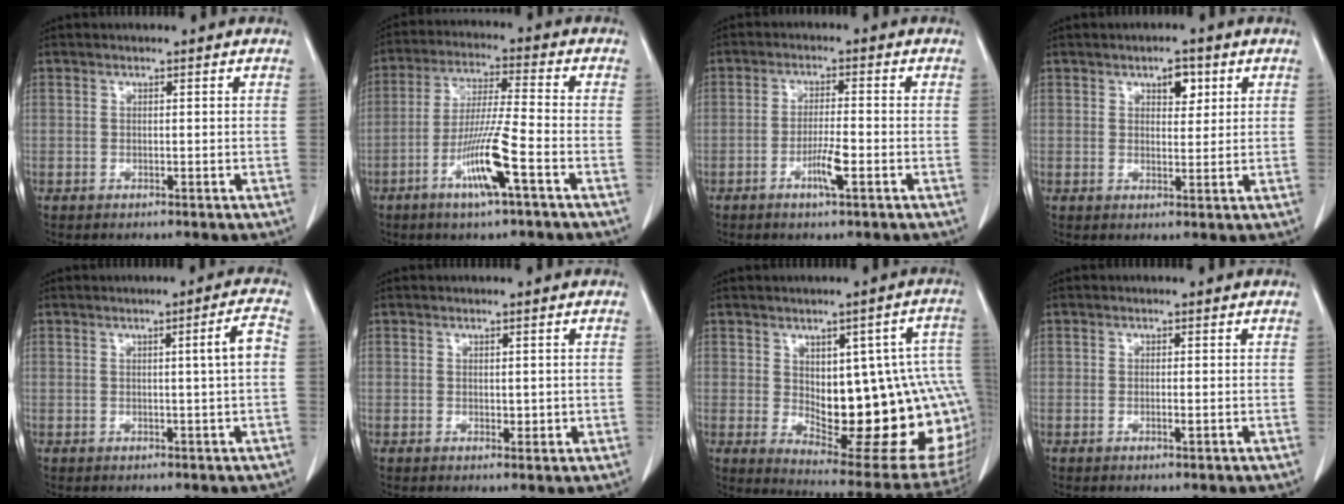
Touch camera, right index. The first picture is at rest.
{"total": 10.0, "force": [-4.3, -0.2, 9.0], "torque": [-0.174, -0.010, -0.081]}
{"total": 4.2, "force": [-1.7, 0.2, 3.8], "torque": [-0.071, -0.004, -0.031]}
{"total": 3.5, "force": [1.7, 1.7, 2.5], "torque": [-0.036, 0.000, 0.025]}
{"total": 3.7, "force": [0.2, -0.6, 3.6], "torque": [-0.056, 0.000, 0.003]}
{"total": 1.4, "force": [0.2, 1.0, 1.0], "torque": [-0.010, -0.001, 0.010]}
{"total": 23.2, "force": [-1.1, 7.1, 22.0], "torque": [-0.217, 0.014, 0.016]}
{"total": 0.7, "force": [-0.1, 0.2, 0.7], "torque": [-0.010, -0.001, 0.002]}